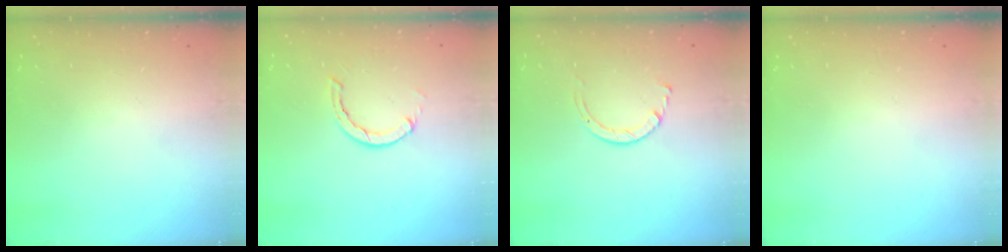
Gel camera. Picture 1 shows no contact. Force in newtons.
{"total": 2.8, "press": 2.7, "slide": 0.4}
{"total": 2.9, "press": 2.9, "slide": 0.2}
{"total": 0.0}